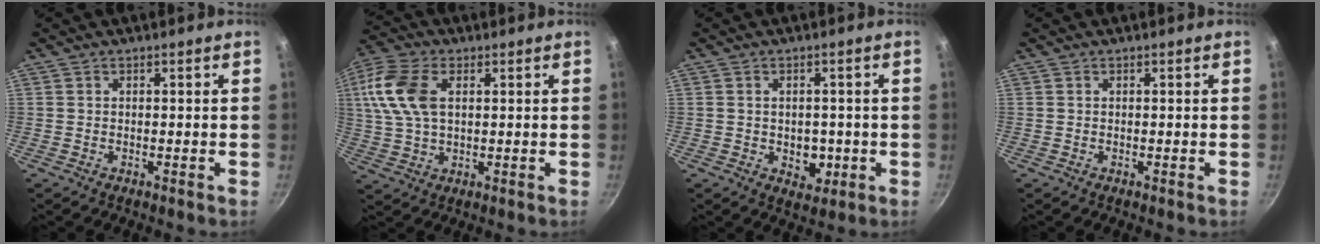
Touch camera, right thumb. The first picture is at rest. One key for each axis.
{"total": 12.5, "fx": 2.9, "fy": 7.5, "fz": 9.6, "tx": -0.192, "ty": 0.008, "tz": 0.051}
{"total": 4.9, "fx": -0.8, "fy": 3.7, "fz": 3.2, "tx": -0.027, "ty": -0.001, "tz": -0.006}
{"total": 0.0}